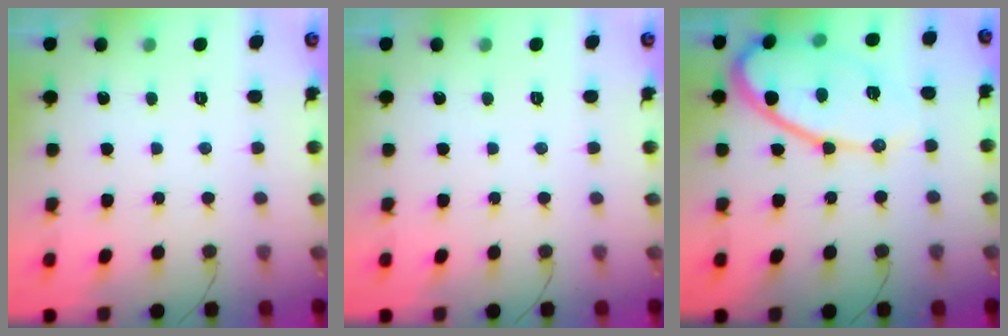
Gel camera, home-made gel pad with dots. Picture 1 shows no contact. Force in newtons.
{"total": 0.0}
{"total": 14.2, "press": 14.2, "slide": 0.7}